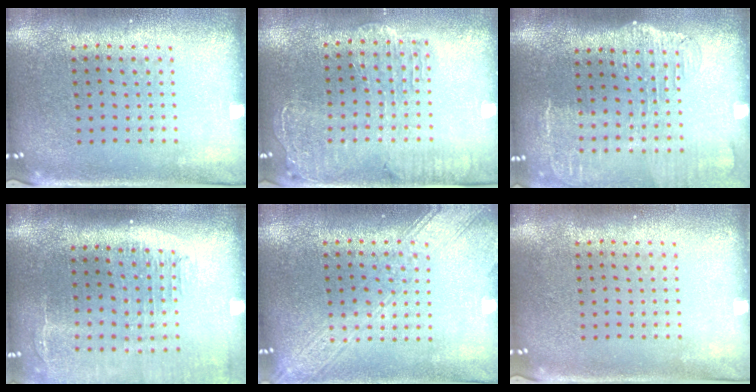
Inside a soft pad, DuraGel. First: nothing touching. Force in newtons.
{"total": 2.1, "press": 1.9, "slide": 0.9}
{"total": 2.1, "press": 1.7, "slide": 1.2}
{"total": 2.2, "press": 1.8, "slide": 1.3}
{"total": 3.4, "press": 3.4, "slide": 0.5}
{"total": 0.0}